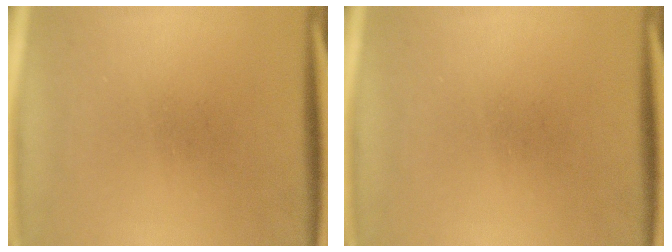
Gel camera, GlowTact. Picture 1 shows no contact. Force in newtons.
{"total": 0.0}